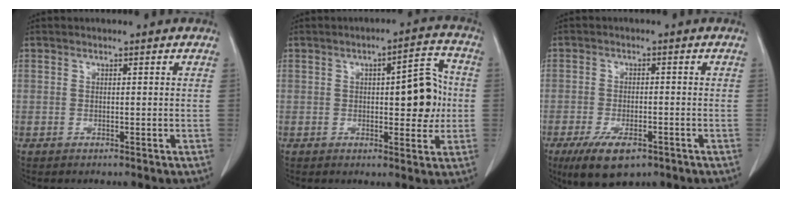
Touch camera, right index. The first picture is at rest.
{"total": 8.6, "force": [0.3, 2.9, 8.1], "torque": [-0.099, 0.022, 0.006]}
{"total": 7.4, "force": [-4.6, 3.1, 4.9], "torque": [-0.087, -0.010, -0.072]}